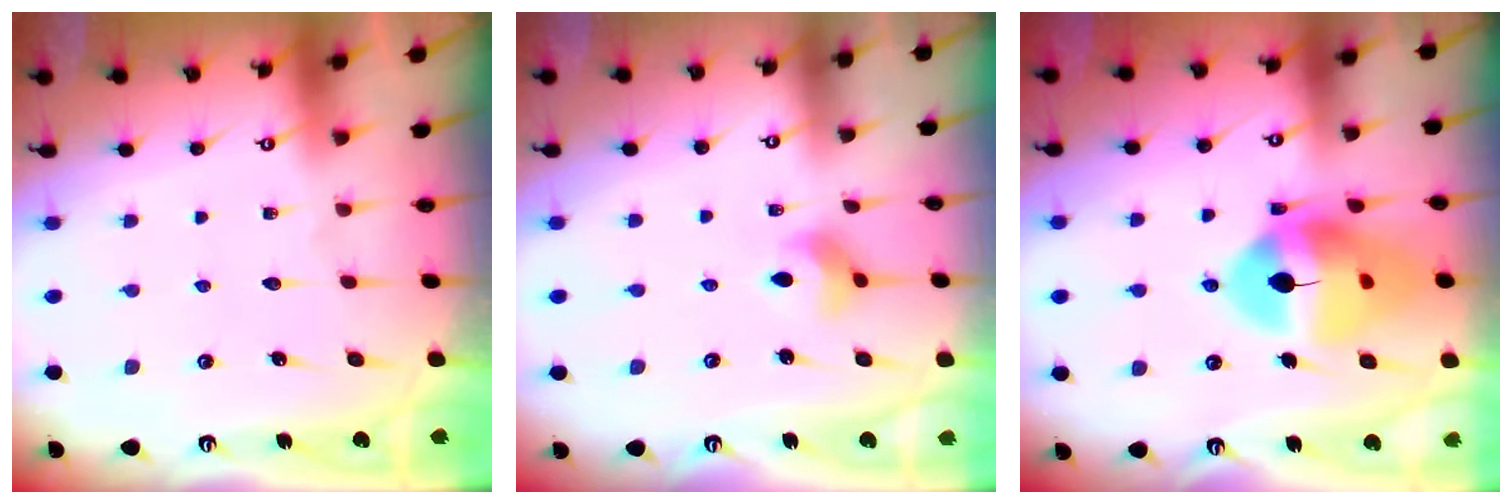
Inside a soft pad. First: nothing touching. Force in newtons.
{"total": 5.7, "press": 5.6, "slide": 1.0}
{"total": 18.3, "press": 18.1, "slide": 2.0}